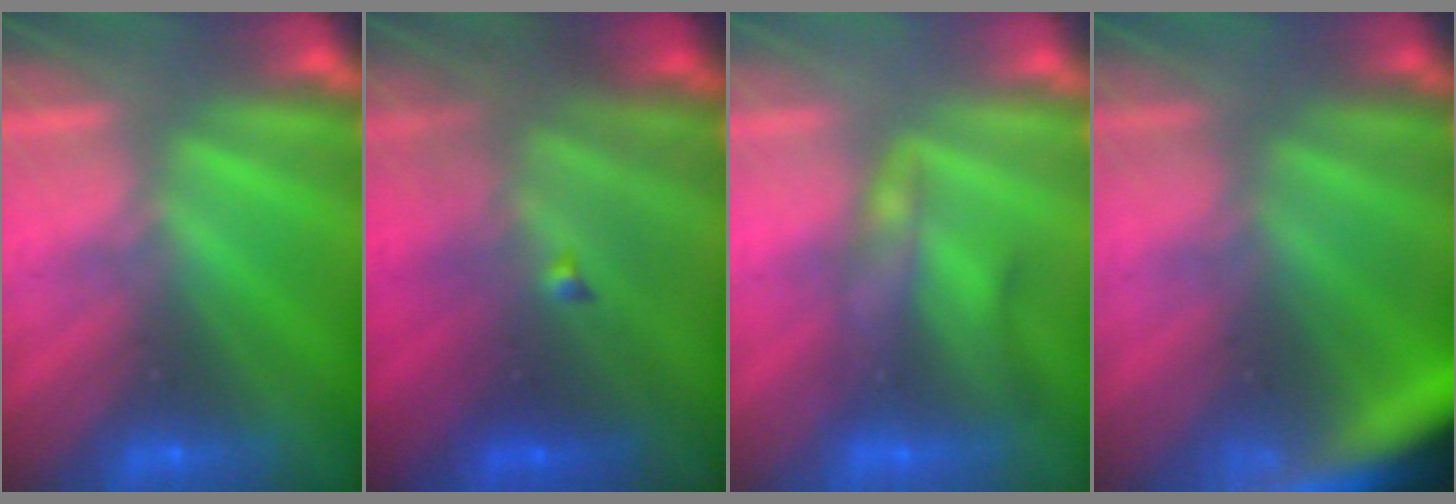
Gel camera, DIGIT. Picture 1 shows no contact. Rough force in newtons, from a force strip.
{"total": 4.4}
{"total": 2.1}
{"total": 7.7}